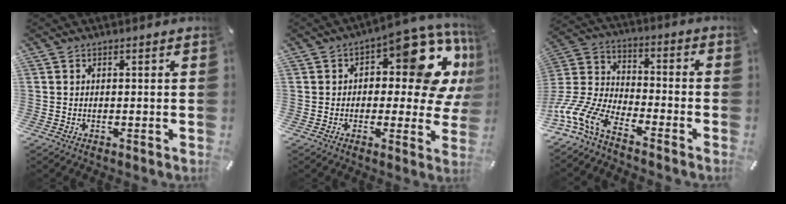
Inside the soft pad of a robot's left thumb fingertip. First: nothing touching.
{"total": 16.3, "force": [6.6, 7.6, 12.8], "torque": [-0.148, -0.057, 0.106]}
{"total": 12.8, "force": [-10.0, 5.3, 6.1], "torque": [-0.148, 0.027, -0.200]}